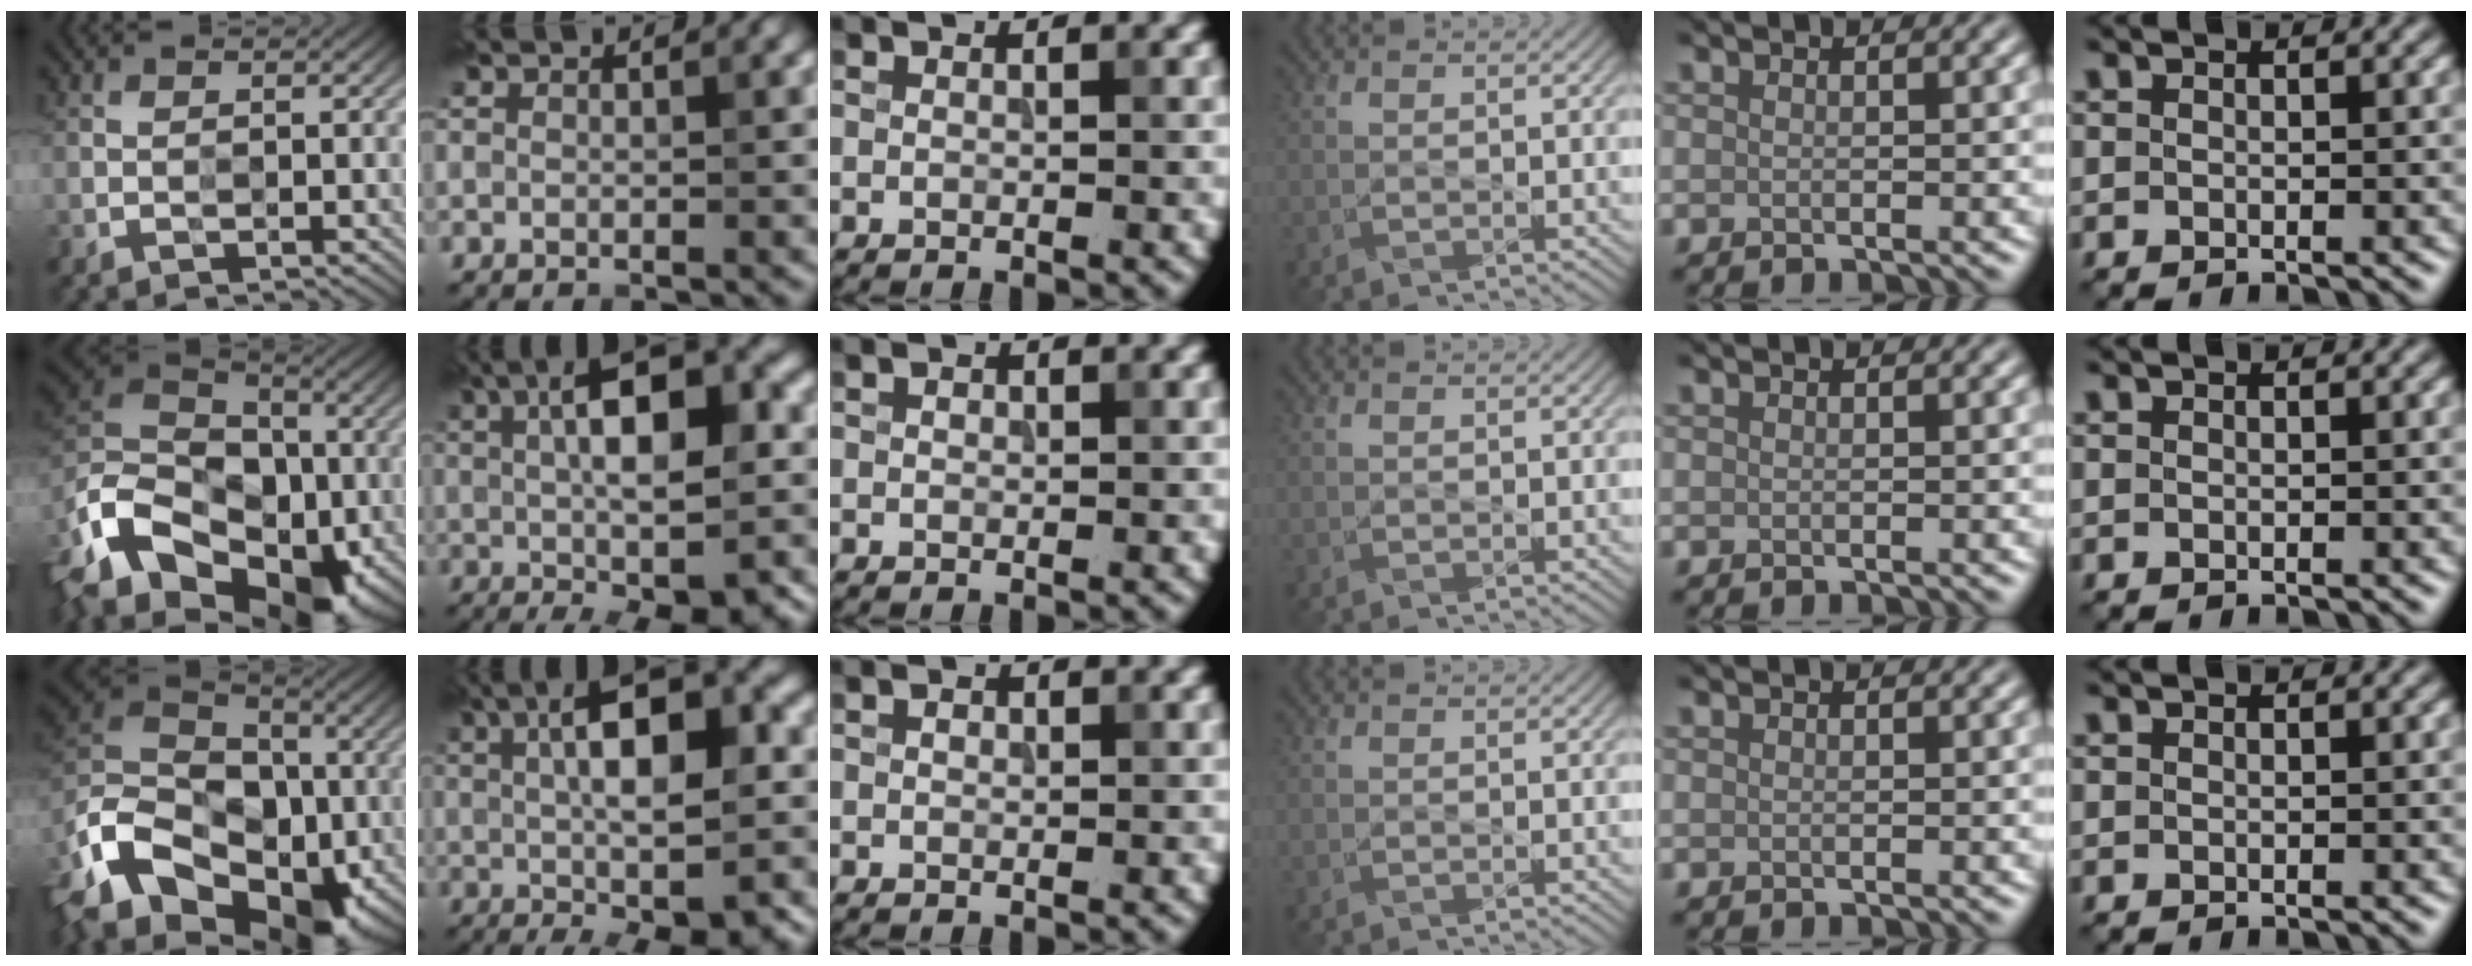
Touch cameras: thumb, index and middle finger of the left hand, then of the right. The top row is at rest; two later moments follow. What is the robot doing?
{"motion": "wipe", "object": "glasses"}